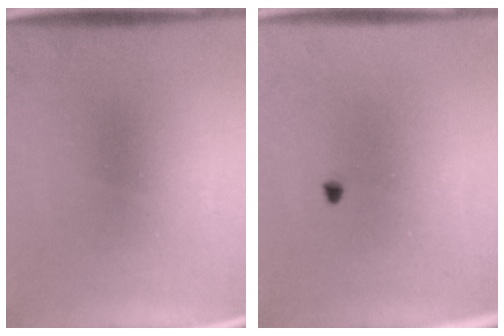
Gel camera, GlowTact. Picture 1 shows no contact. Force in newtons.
{"total": 0.7}